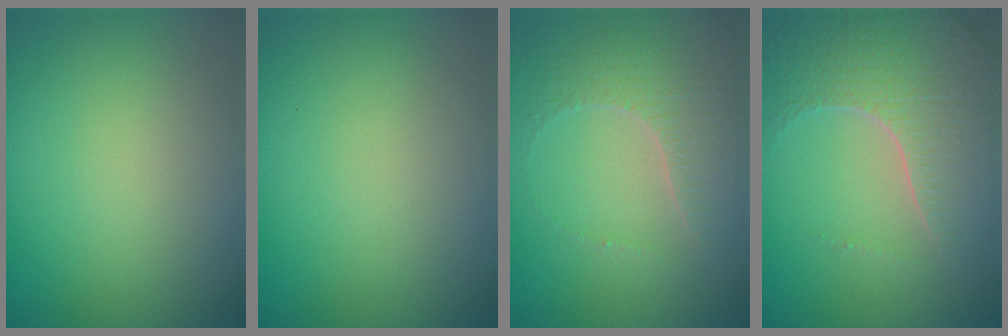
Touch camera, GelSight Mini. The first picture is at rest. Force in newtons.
{"total": 0.0}
{"total": 3.2, "press": 3.1, "slide": 0.8}
{"total": 5.8, "press": 4.7, "slide": 3.3}